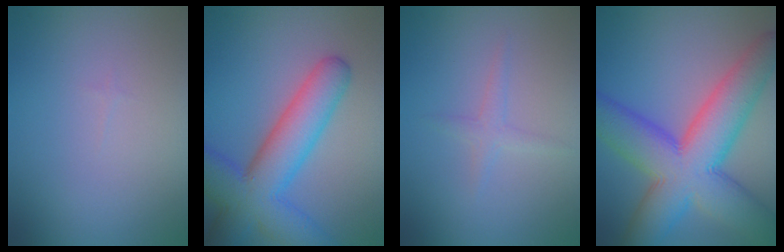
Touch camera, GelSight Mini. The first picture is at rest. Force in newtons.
{"total": 8.8, "press": 8.8, "slide": 0.4}
{"total": 1.3, "press": 1.3, "slide": 0.0}
{"total": 12.6, "press": 12.6, "slide": 0.5}